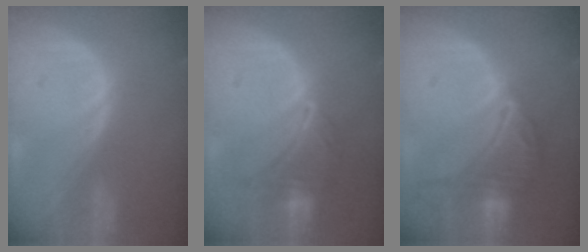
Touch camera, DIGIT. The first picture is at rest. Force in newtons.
{"total": 7.9, "press": 7.1, "slide": 3.4}
{"total": 10.0, "press": 10.0, "slide": 0.6}